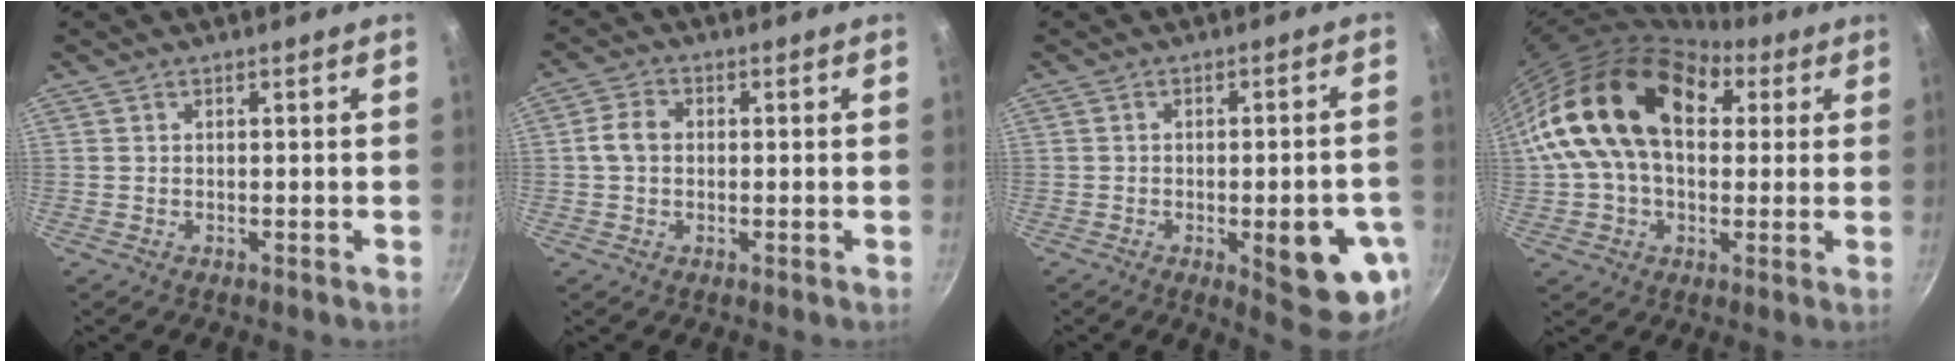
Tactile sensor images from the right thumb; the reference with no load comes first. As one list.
[{"total": 5.9, "force": [0.1, 4.8, 3.4], "torque": [-0.046, 0.016, -0.011]}, {"total": 13.3, "force": [-4.2, 4.3, 11.9], "torque": [-0.118, 0.006, -0.048]}, {"total": 22.8, "force": [5.0, 15.1, 16.3], "torque": [-0.271, 0.033, 0.069]}]